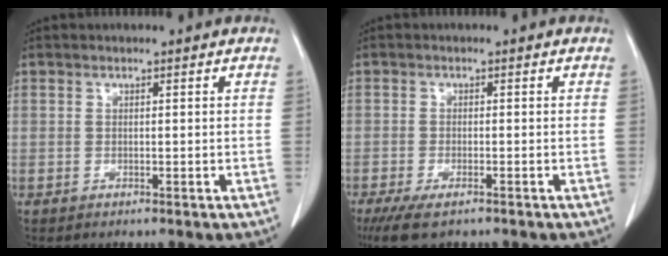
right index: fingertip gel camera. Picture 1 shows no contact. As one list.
[{"total": 5.7, "force": [-4.1, 1.5, 3.6], "torque": [-0.063, -0.014, -0.067]}]